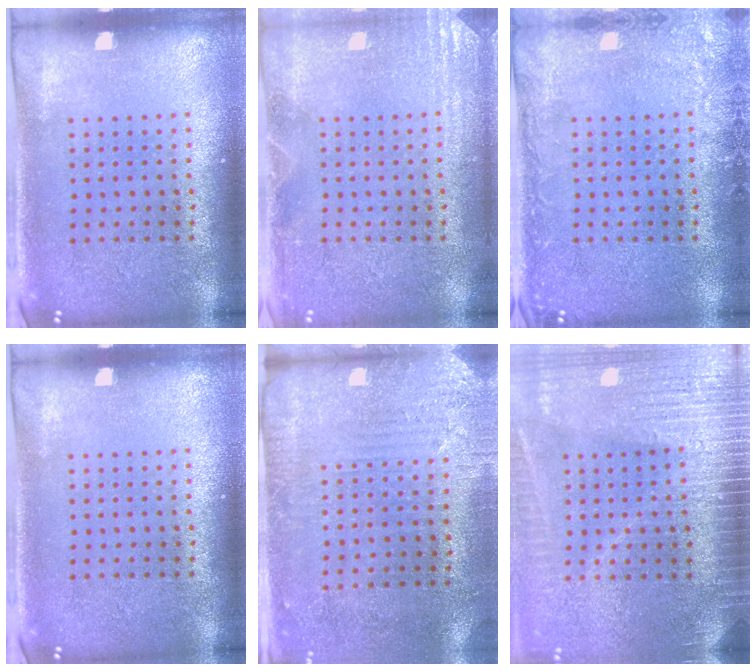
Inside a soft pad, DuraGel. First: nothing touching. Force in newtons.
{"total": 2.6, "press": 2.5, "slide": 0.4}
{"total": 2.2, "press": 2.1, "slide": 0.2}
{"total": 0.0}
{"total": 2.8, "press": 2.3, "slide": 1.5}
{"total": 3.6, "press": 3.1, "slide": 1.9}